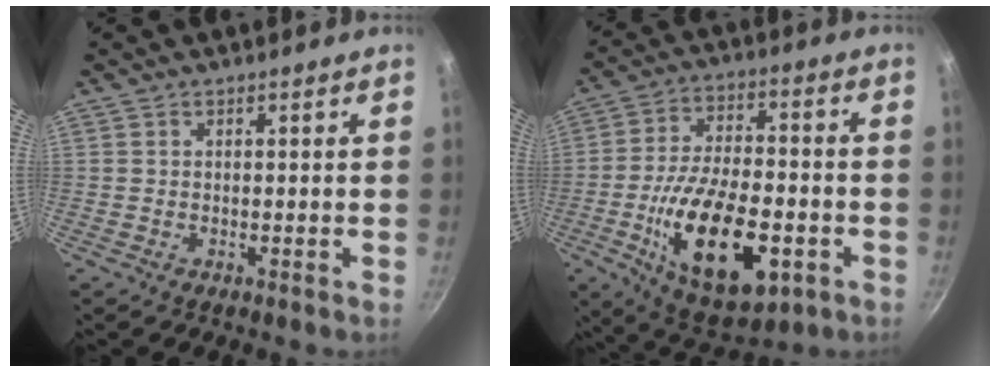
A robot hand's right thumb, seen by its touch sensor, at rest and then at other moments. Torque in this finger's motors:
{"motor_torque": [-0.18, 1.25, 1.82, -0.95, 0.47]}